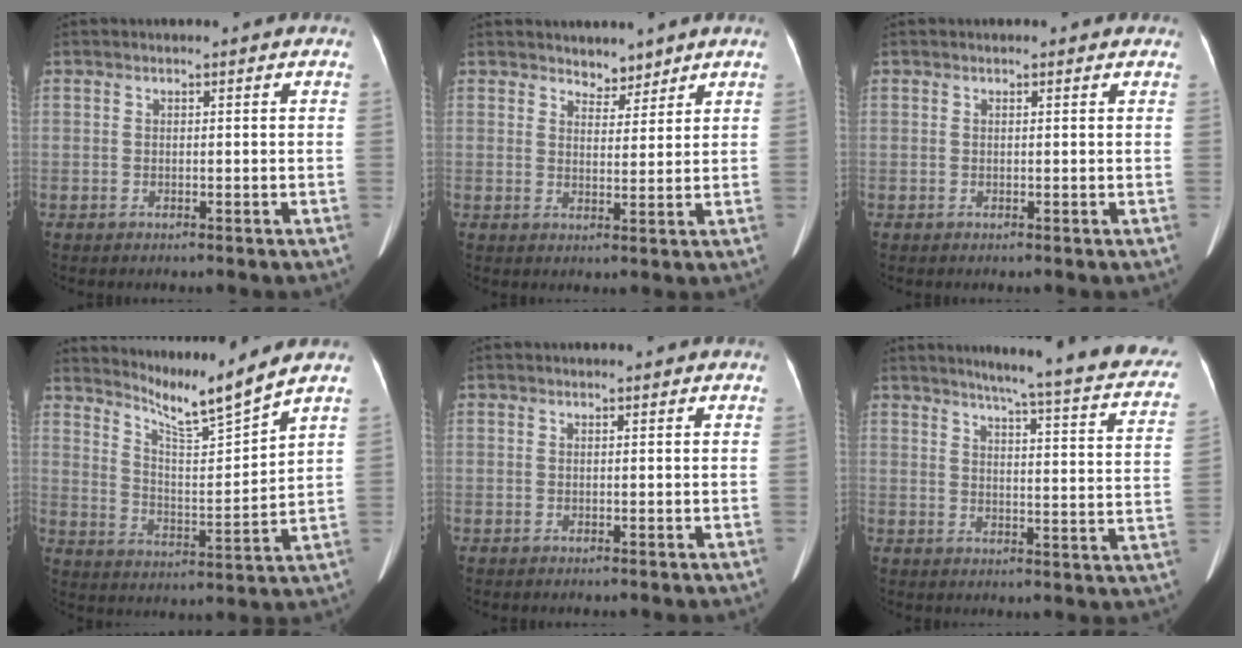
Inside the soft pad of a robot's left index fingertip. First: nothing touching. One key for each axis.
{"total": 2.8, "fx": 2.5, "fy": 1.2, "fz": 0.2, "tx": -0.001, "ty": -0.002, "tz": 0.039}
{"total": 0.6, "fx": 0.4, "fy": 0.3, "fz": 0.3, "tx": -0.010, "ty": 0.005, "tz": 0.003}
{"total": 9.1, "fx": 8.4, "fy": -2.4, "fz": 2.7, "tx": -0.061, "ty": -0.037, "tz": 0.152}
{"total": 0.0}
{"total": 22.6, "fx": 19.3, "fy": 1.3, "fz": 11.8, "tx": -0.148, "ty": -0.045, "tz": 0.213}